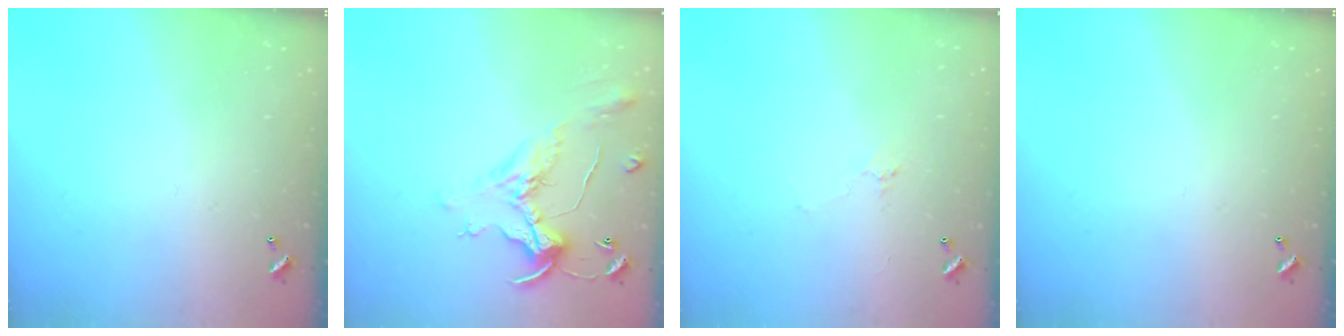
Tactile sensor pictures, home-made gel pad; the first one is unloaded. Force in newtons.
{"total": 1.7, "press": 1.3, "slide": 1.2}
{"total": 0.6, "press": 0.1, "slide": 0.6}
{"total": 0.0}